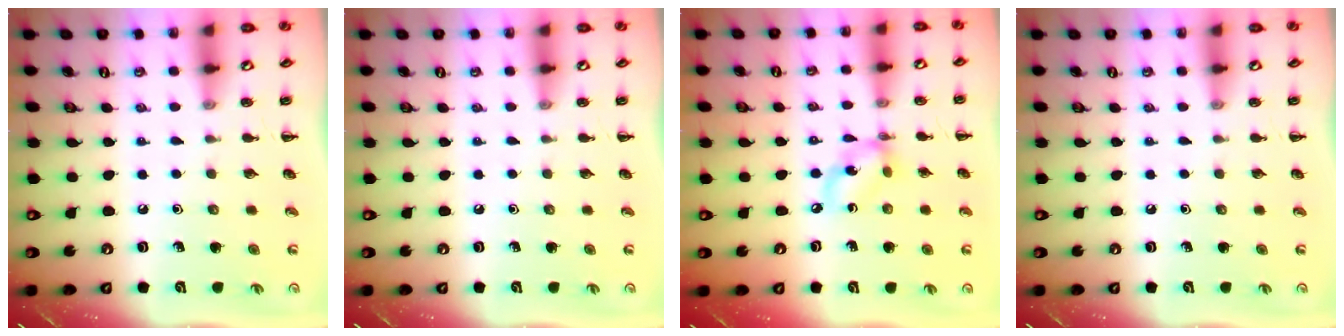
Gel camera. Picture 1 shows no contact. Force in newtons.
{"total": 0.0}
{"total": 7.1, "press": 6.9, "slide": 1.6}
{"total": 0.0}